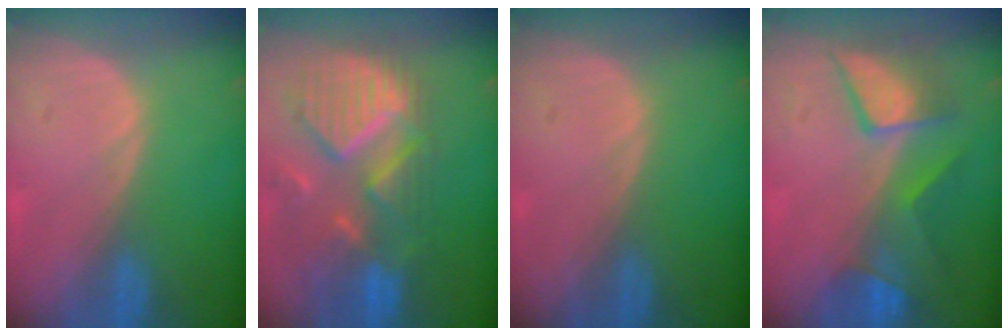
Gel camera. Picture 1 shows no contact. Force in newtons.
{"total": 11.9, "press": 10.4, "slide": 5.7}
{"total": 0.0}
{"total": 7.8, "press": 7.6, "slide": 1.5}